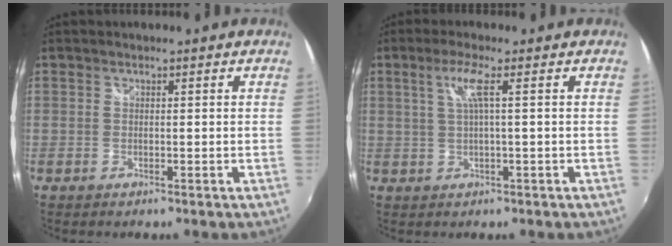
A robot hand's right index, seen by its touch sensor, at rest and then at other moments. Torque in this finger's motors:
{"motor_torque": [0.42, 0.05, 0.24, 0.09]}